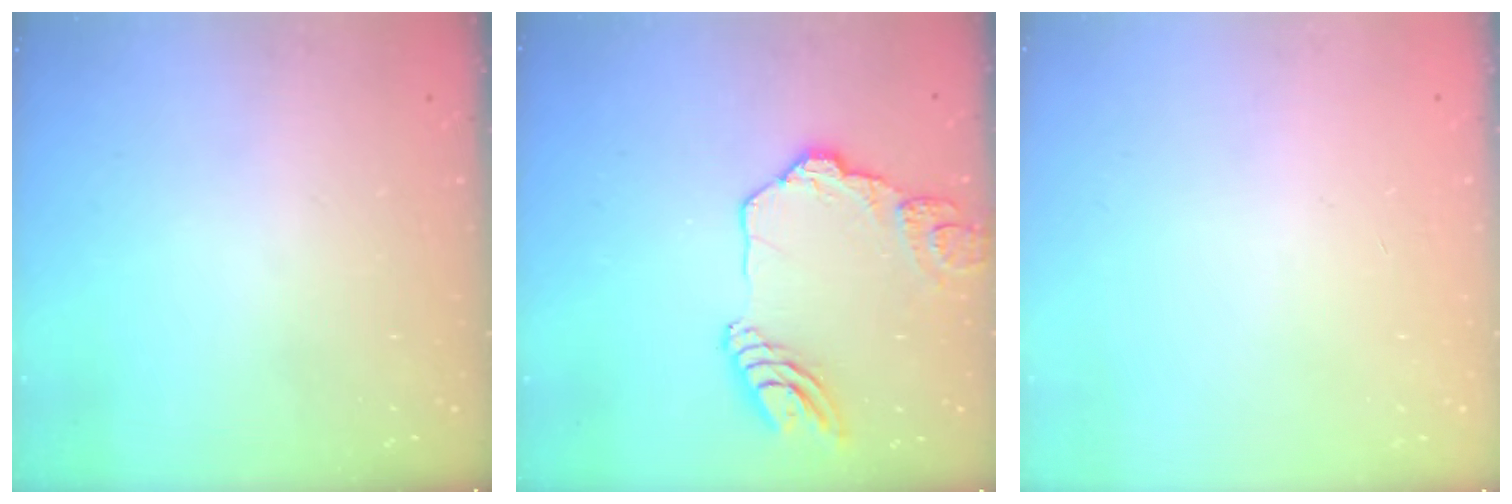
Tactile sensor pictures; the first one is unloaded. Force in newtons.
{"total": 13.8, "press": 13.7, "slide": 1.4}
{"total": 0.0}